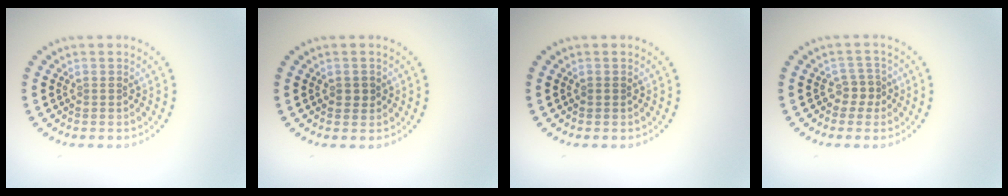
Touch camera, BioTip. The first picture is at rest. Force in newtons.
{"total": 1.2, "press": 1.2, "slide": 0.1}
{"total": 0.5, "press": 0.5, "slide": 0.1}
{"total": 1.8, "press": 1.4, "slide": 1.2}